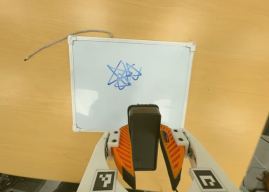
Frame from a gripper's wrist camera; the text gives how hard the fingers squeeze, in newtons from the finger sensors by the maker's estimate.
{"total": 9.8, "left": 8.2, "right": 11.5}